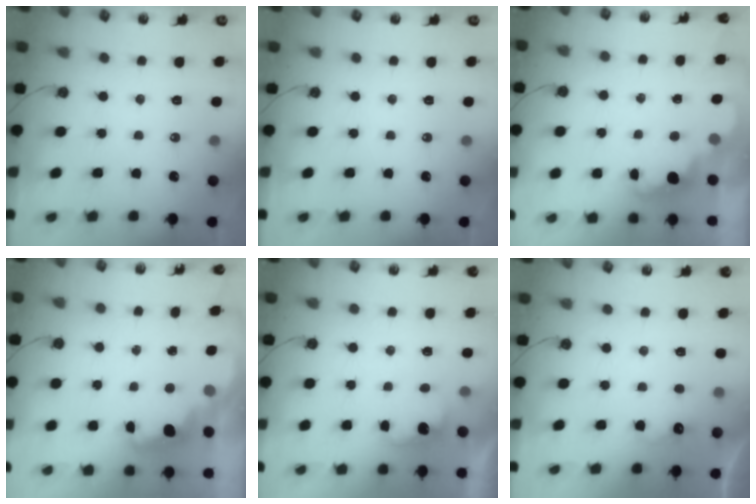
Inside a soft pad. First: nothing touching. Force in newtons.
{"total": 0.0}
{"total": 2.3, "press": 2.3, "slide": 0.5}
{"total": 2.6, "press": 2.6, "slide": 0.5}
{"total": 2.8, "press": 2.6, "slide": 1.0}
{"total": 6.0, "press": 5.9, "slide": 1.0}